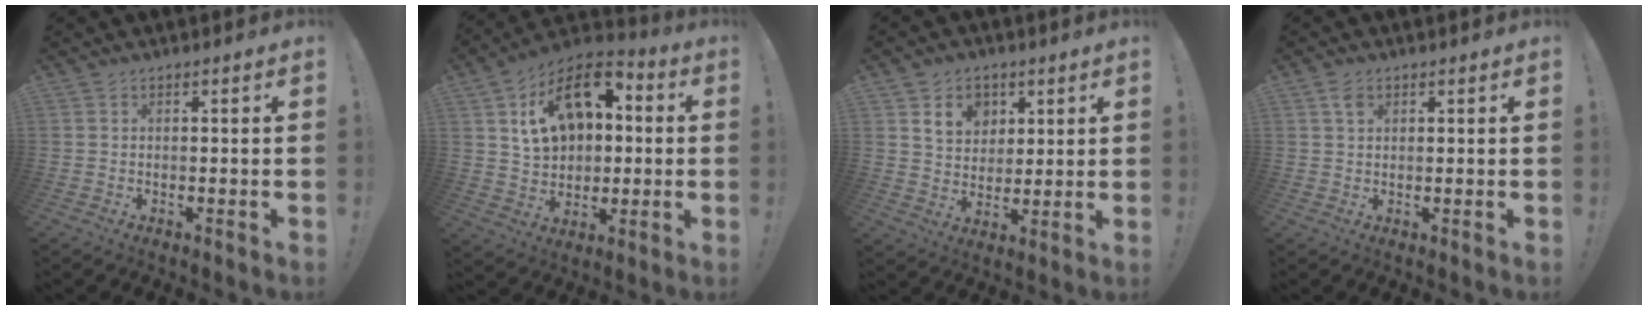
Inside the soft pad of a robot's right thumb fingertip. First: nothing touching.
{"total": 18.3, "force": [5.8, 12.6, 11.9], "torque": [-0.179, -0.012, 0.108]}
{"total": 10.1, "force": [5.1, 7.9, 3.8], "torque": [-0.060, -0.020, 0.100]}
{"total": 2.5, "force": [1.3, 1.5, 1.4], "torque": [-0.023, -0.002, 0.023]}